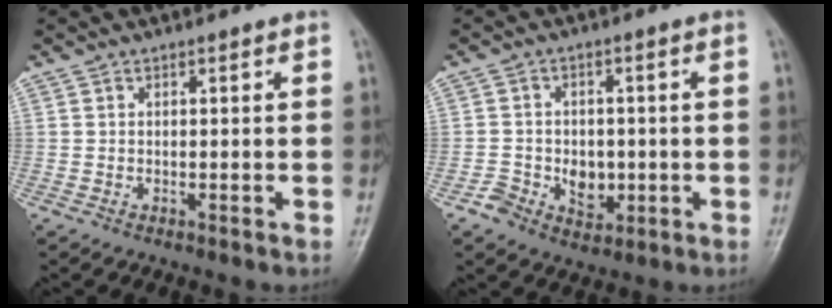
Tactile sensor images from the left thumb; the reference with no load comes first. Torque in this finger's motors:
{"motor_torque": [0.06, 0.34, 0.02, 0.04, 0.02]}